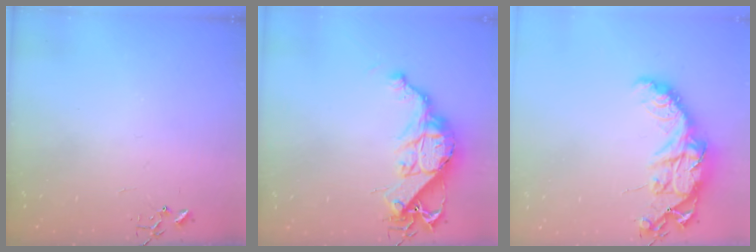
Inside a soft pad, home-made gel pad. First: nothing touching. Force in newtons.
{"total": 14.9, "press": 14.8, "slide": 1.0}
{"total": 17.0, "press": 17.0, "slide": 1.3}